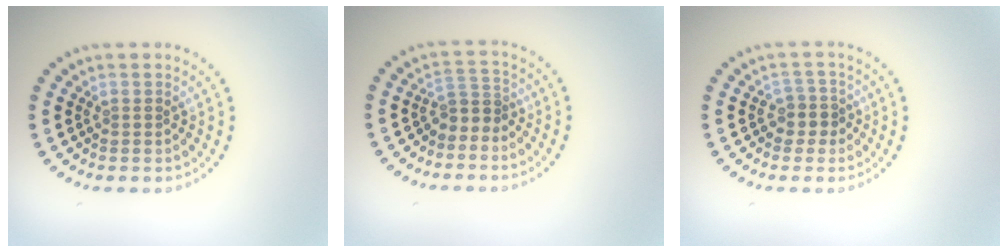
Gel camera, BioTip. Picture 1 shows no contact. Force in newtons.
{"total": 2.0, "press": 1.3, "slide": 1.5}
{"total": 1.8, "press": 1.5, "slide": 1.1}